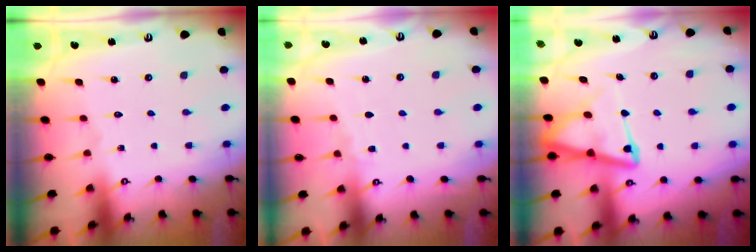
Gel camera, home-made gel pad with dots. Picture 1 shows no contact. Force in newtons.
{"total": 3.5, "press": 3.5, "slide": 0.6}
{"total": 10.8, "press": 10.7, "slide": 1.3}